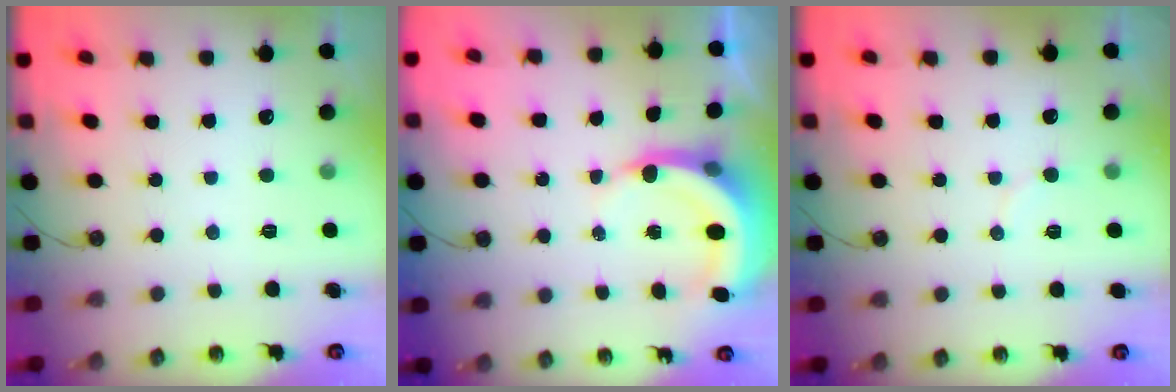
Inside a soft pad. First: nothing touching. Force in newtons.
{"total": 5.3, "press": 5.3, "slide": 0.6}
{"total": 4.4, "press": 4.4, "slide": 0.3}